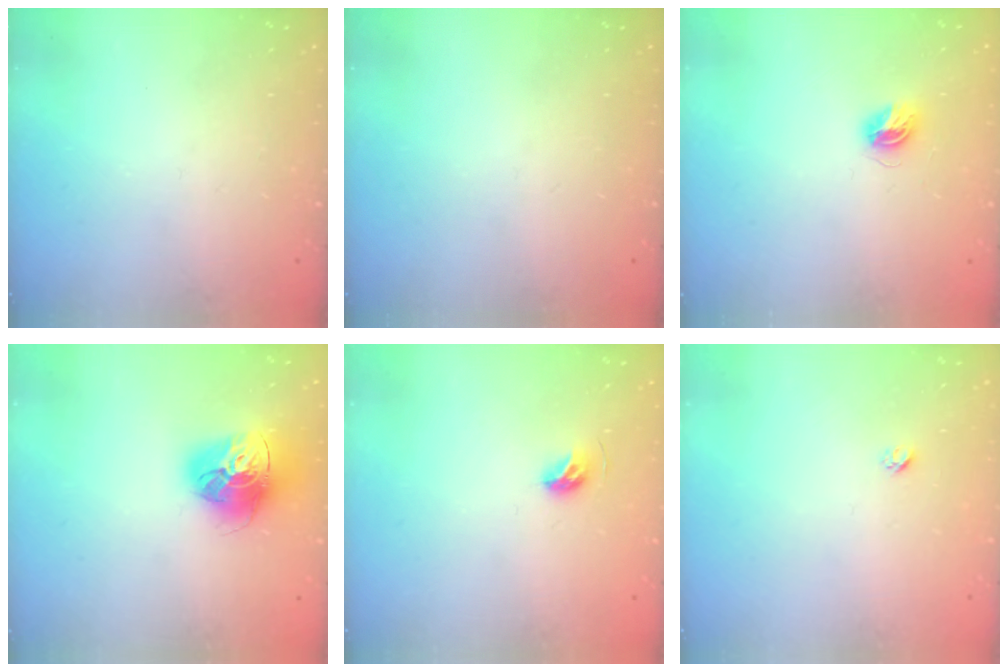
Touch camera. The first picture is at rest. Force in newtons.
{"total": 0.0}
{"total": 4.6, "press": 4.6, "slide": 0.6}
{"total": 17.0, "press": 16.9, "slide": 1.7}
{"total": 5.4, "press": 5.2, "slide": 1.2}
{"total": 1.9, "press": 1.9, "slide": 0.1}